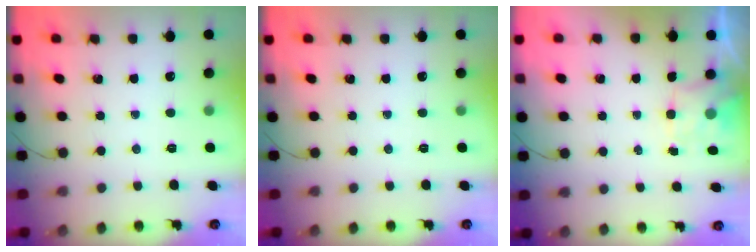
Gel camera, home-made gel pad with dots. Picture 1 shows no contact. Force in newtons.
{"total": 0.0}
{"total": 1.5, "press": 1.3, "slide": 0.8}